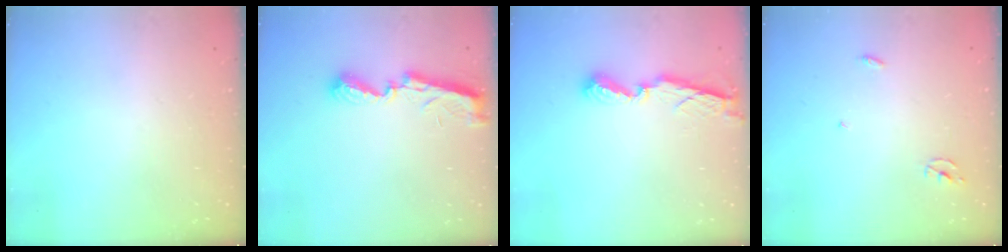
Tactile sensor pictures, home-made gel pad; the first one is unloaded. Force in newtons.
{"total": 7.6, "press": 7.5, "slide": 0.3}
{"total": 7.8, "press": 7.8, "slide": 0.5}
{"total": 2.3, "press": 2.3, "slide": 0.2}